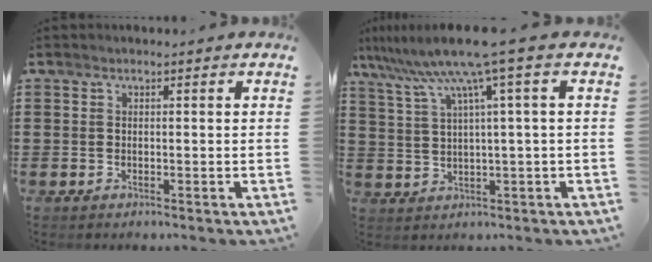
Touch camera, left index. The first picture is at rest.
{"total": 8.6, "force": [4.6, -0.9, 7.2], "torque": [-0.157, -0.026, 0.074]}